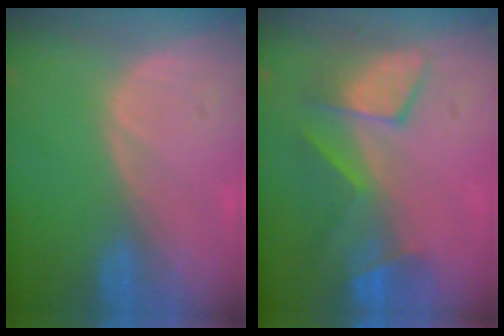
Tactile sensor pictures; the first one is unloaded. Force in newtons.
{"total": 7.9, "press": 7.7, "slide": 1.8}